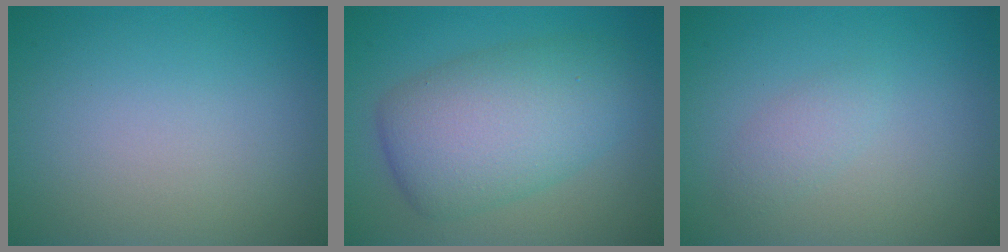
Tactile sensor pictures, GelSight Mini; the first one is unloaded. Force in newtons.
{"total": 7.7, "press": 7.7, "slide": 0.1}
{"total": 1.4, "press": 1.4, "slide": 0.1}